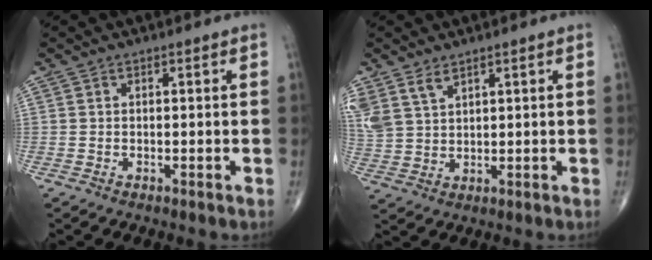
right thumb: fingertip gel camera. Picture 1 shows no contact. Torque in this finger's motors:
{"motor_torque": [-0.06, 0.21, 0.66, 0.71, 0.05]}